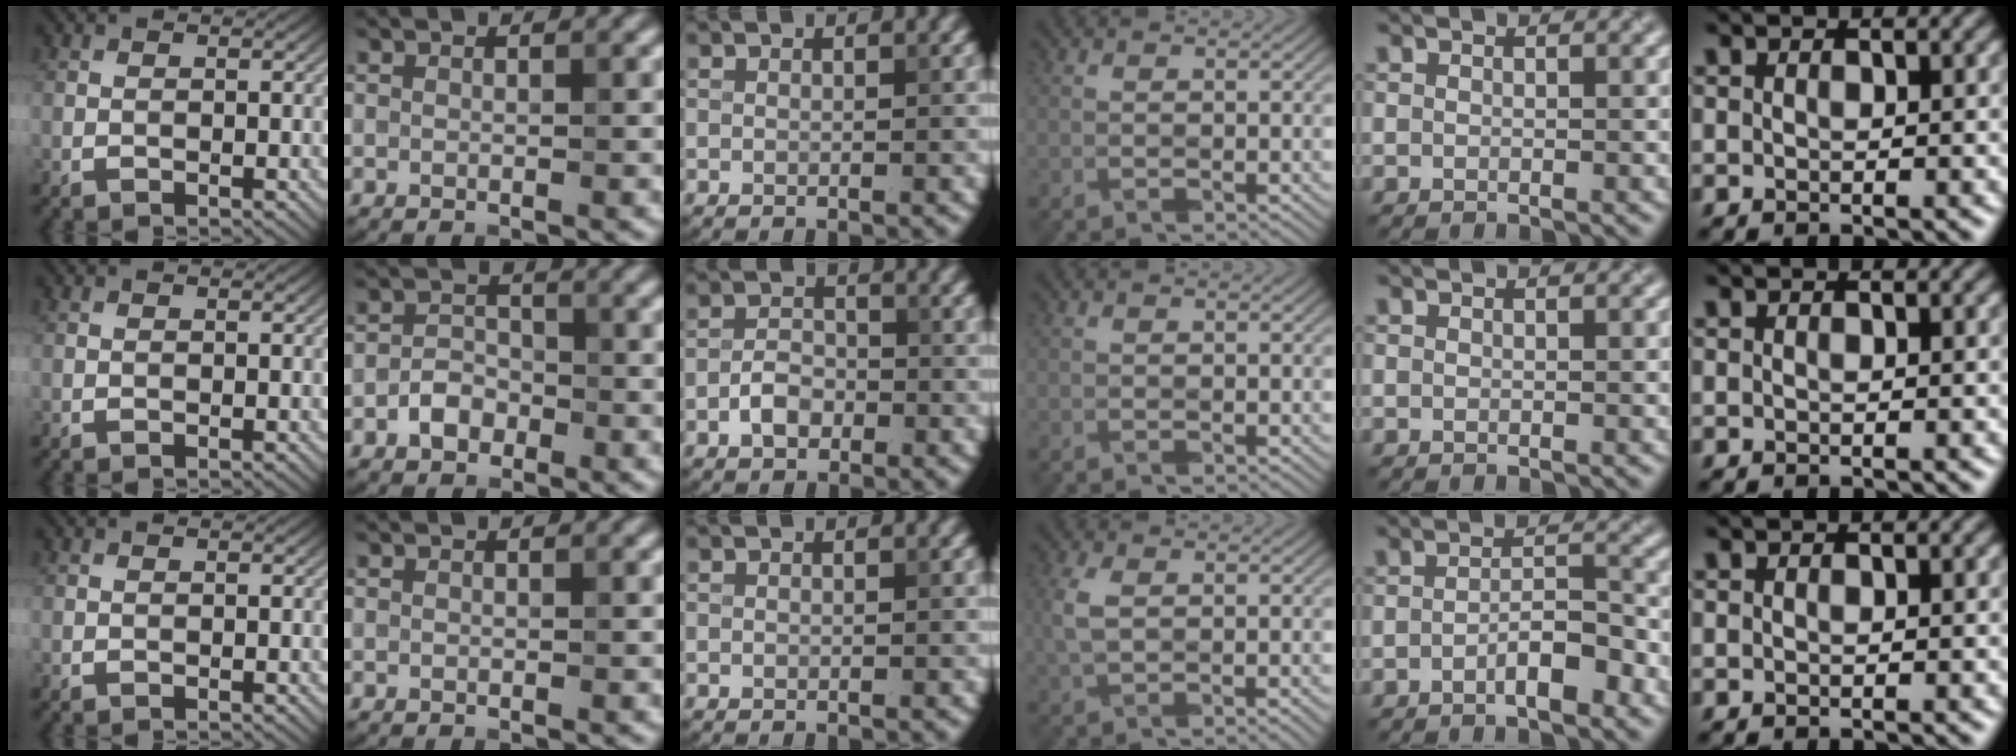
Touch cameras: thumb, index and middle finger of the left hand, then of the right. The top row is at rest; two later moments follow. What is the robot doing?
{"motion": "fold", "object": "apron"}